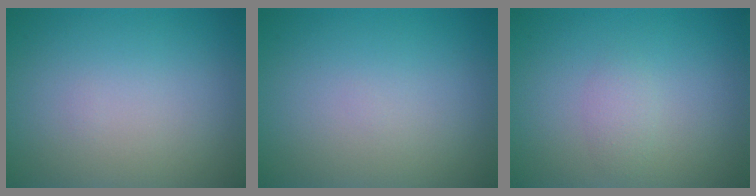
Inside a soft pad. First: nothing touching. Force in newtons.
{"total": 0.0}
{"total": 1.2, "press": 1.2, "slide": 0.0}